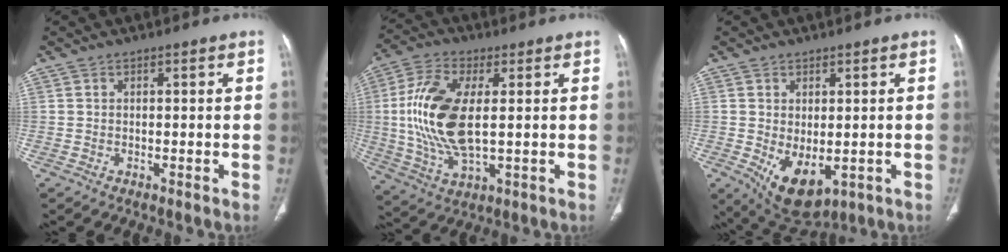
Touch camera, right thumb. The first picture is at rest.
{"total": 15.9, "force": [1.3, 7.3, 14.1], "torque": [-0.302, -0.006, 0.029]}
{"total": 8.8, "force": [-1.7, 5.1, 7.0], "torque": [-0.101, -0.010, -0.001]}